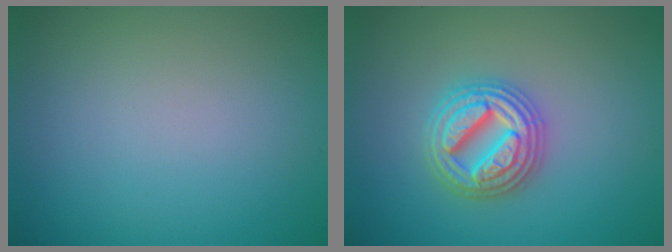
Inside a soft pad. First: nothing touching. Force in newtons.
{"total": 4.9, "press": 4.8, "slide": 0.8}